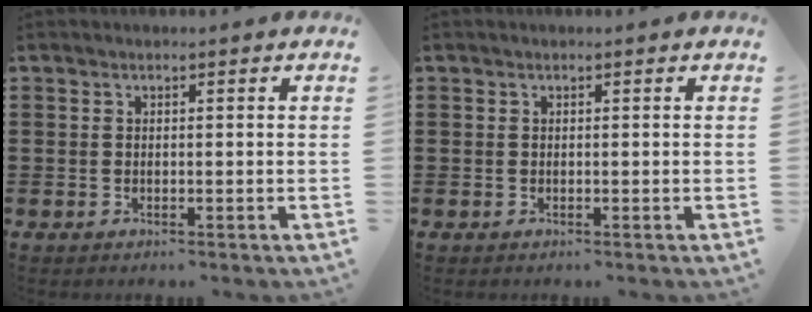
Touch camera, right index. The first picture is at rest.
{"total": 0.0}